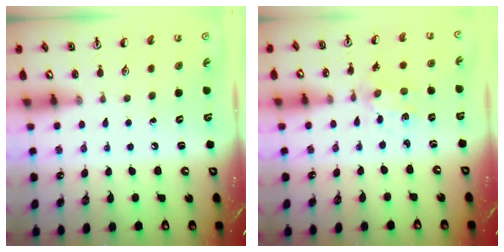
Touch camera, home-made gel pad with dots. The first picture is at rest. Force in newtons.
{"total": 2.1, "press": 2.1, "slide": 0.3}